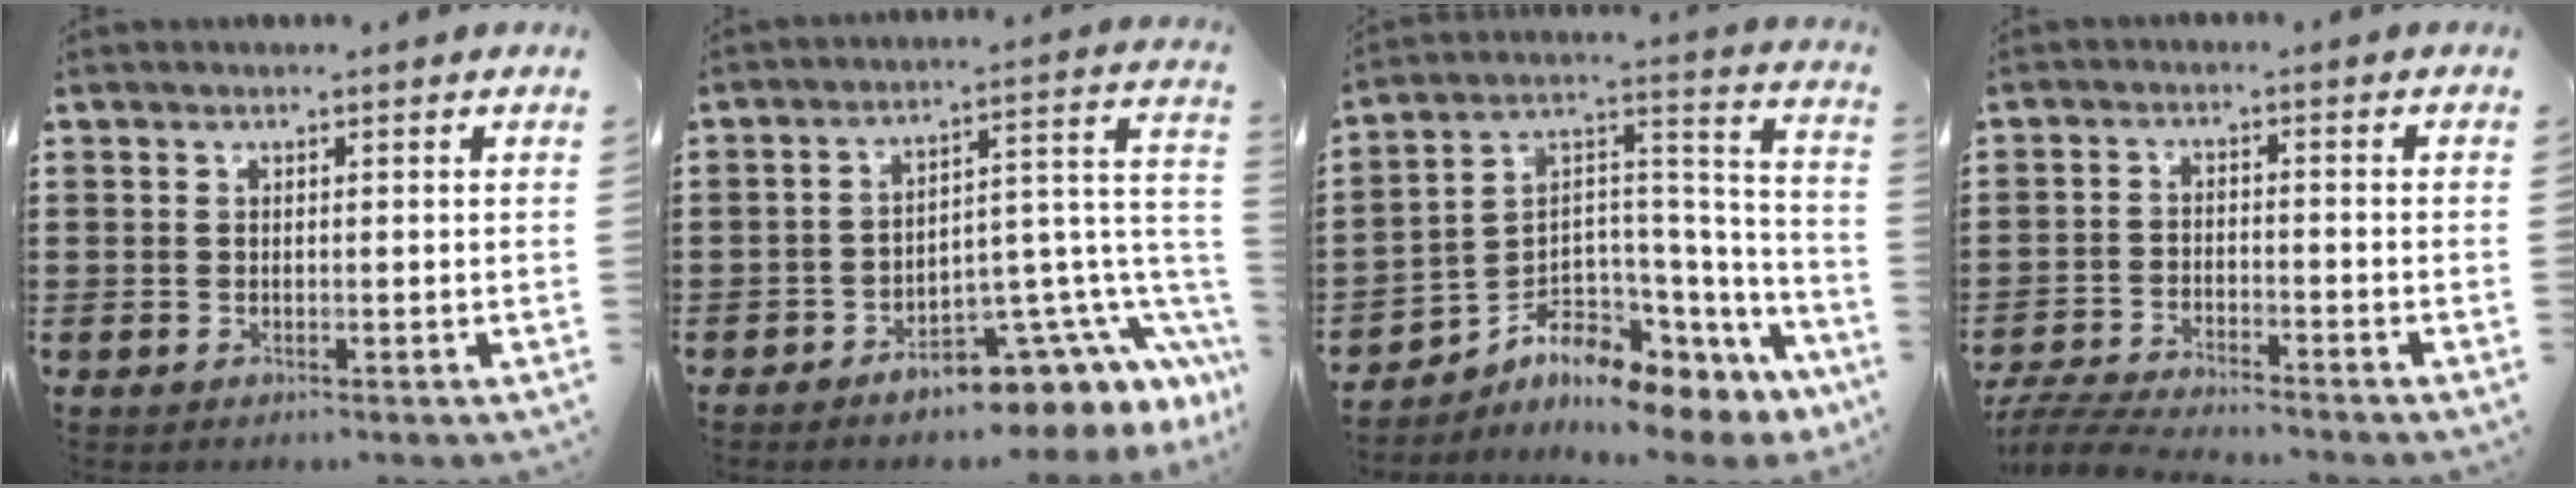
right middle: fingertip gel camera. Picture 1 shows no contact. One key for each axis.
{"total": 7.4, "fx": -4.3, "fy": 3.4, "fz": 4.9, "tx": -0.065, "ty": -0.022, "tz": -0.072}
{"total": 6.5, "fx": -5.2, "fy": 2.7, "fz": 2.9, "tx": -0.073, "ty": -0.025, "tz": -0.104}
{"total": 5.3, "fx": -5.1, "fy": 0.2, "fz": 1.3, "tx": -0.041, "ty": -0.008, "tz": -0.104}